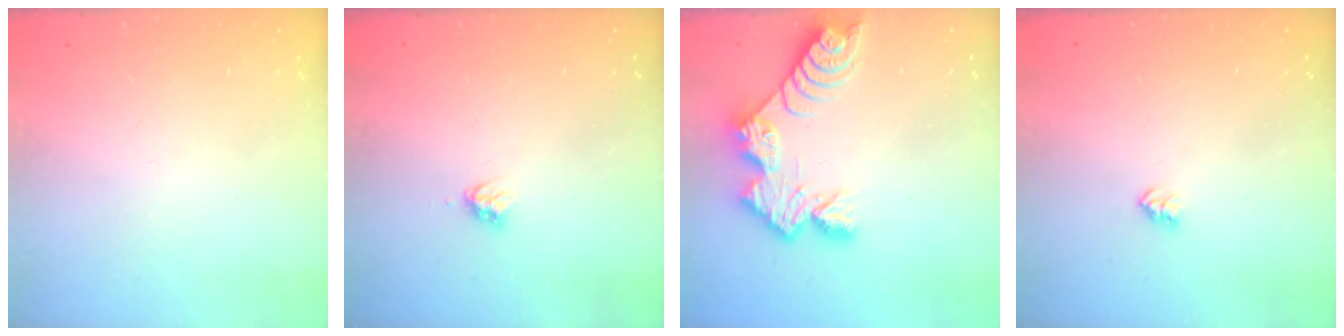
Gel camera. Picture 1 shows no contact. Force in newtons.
{"total": 3.2, "press": 3.1, "slide": 0.5}
{"total": 10.9, "press": 10.9, "slide": 0.8}
{"total": 2.6, "press": 2.6, "slide": 0.4}